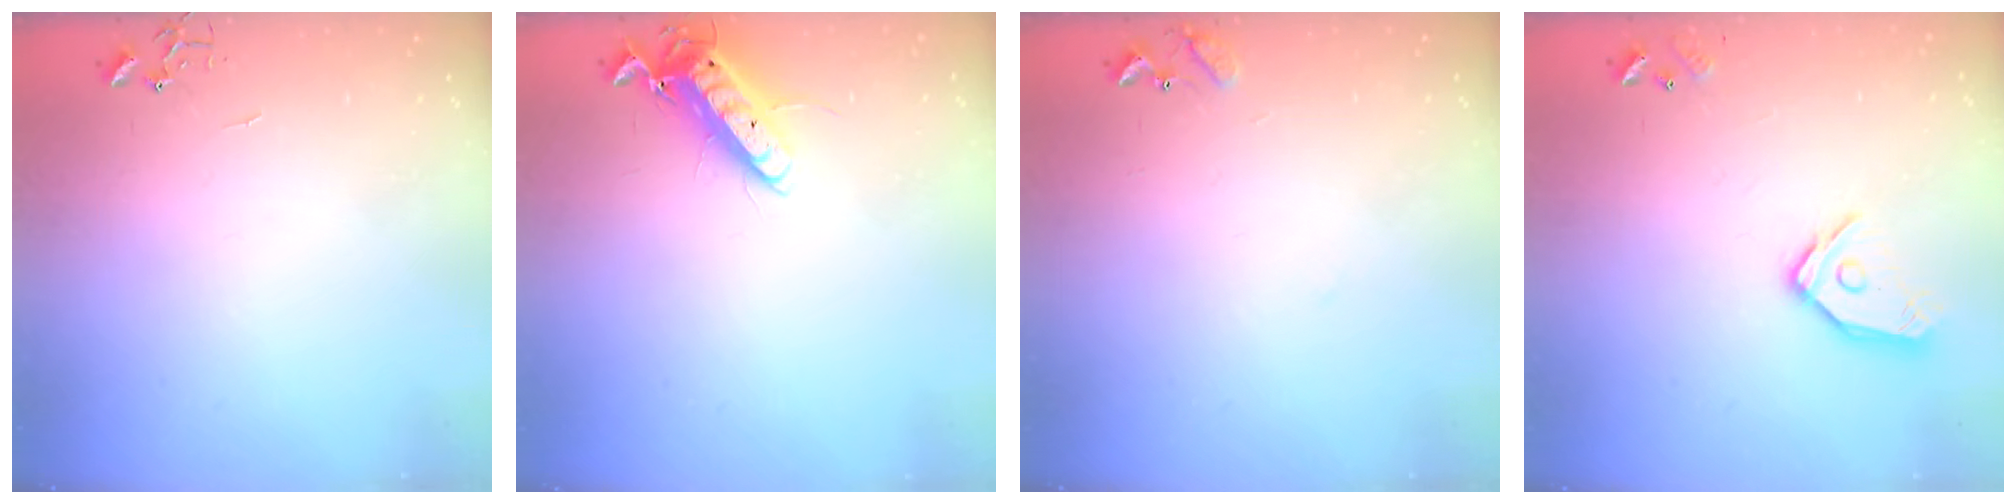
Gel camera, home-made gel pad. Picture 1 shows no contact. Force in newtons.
{"total": 12.5, "press": 12.4, "slide": 1.6}
{"total": 8.4, "press": 8.4, "slide": 0.5}
{"total": 12.1, "press": 12.0, "slide": 1.5}